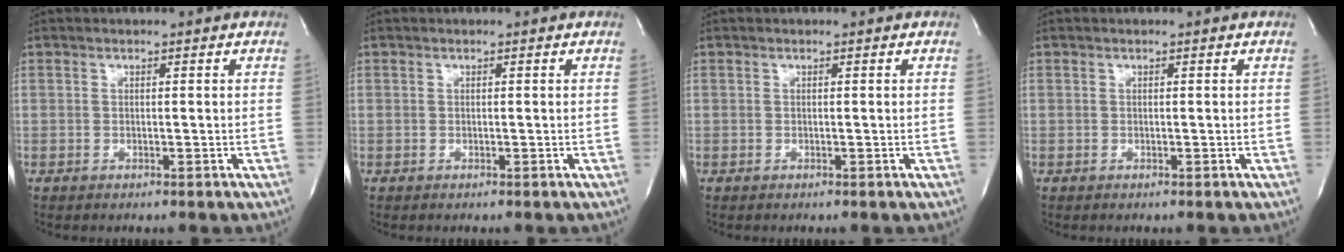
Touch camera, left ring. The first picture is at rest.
{"total": 0.0}
{"total": 0.0}
{"total": 0.0}